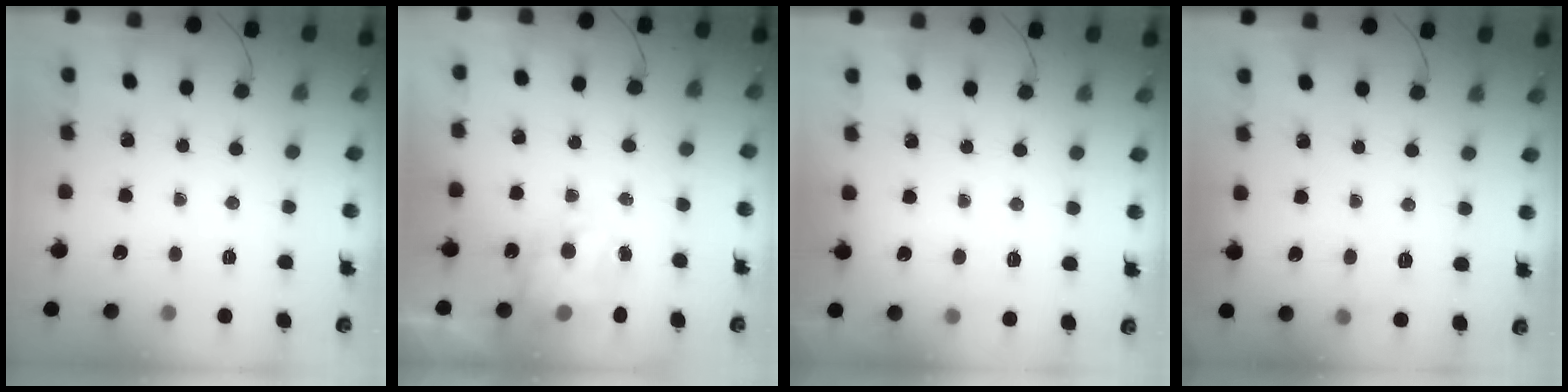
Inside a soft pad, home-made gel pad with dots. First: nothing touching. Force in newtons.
{"total": 6.3, "press": 6.2, "slide": 0.6}
{"total": 6.3, "press": 6.2, "slide": 1.1}
{"total": 6.7, "press": 6.5, "slide": 1.7}